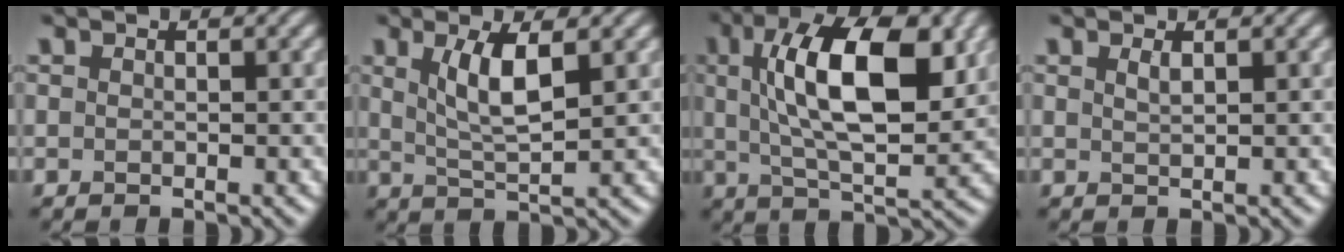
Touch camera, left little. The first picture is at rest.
{"total": 4.4, "force": [1.5, 1.2, 3.9], "torque": [-0.082, -0.004, 0.030]}
{"total": 11.6, "force": [2.8, 4.8, 10.2], "torque": [-0.161, 0.009, 0.042]}
{"total": 0.9, "force": [0.6, 0.3, 0.7], "torque": [-0.012, 0.001, 0.010]}